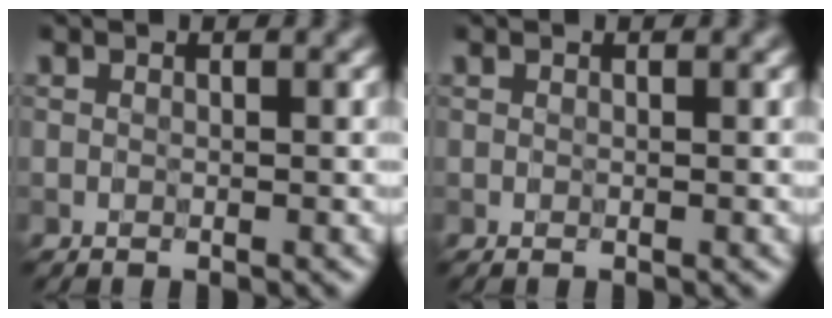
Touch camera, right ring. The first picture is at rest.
{"total": 0.0}